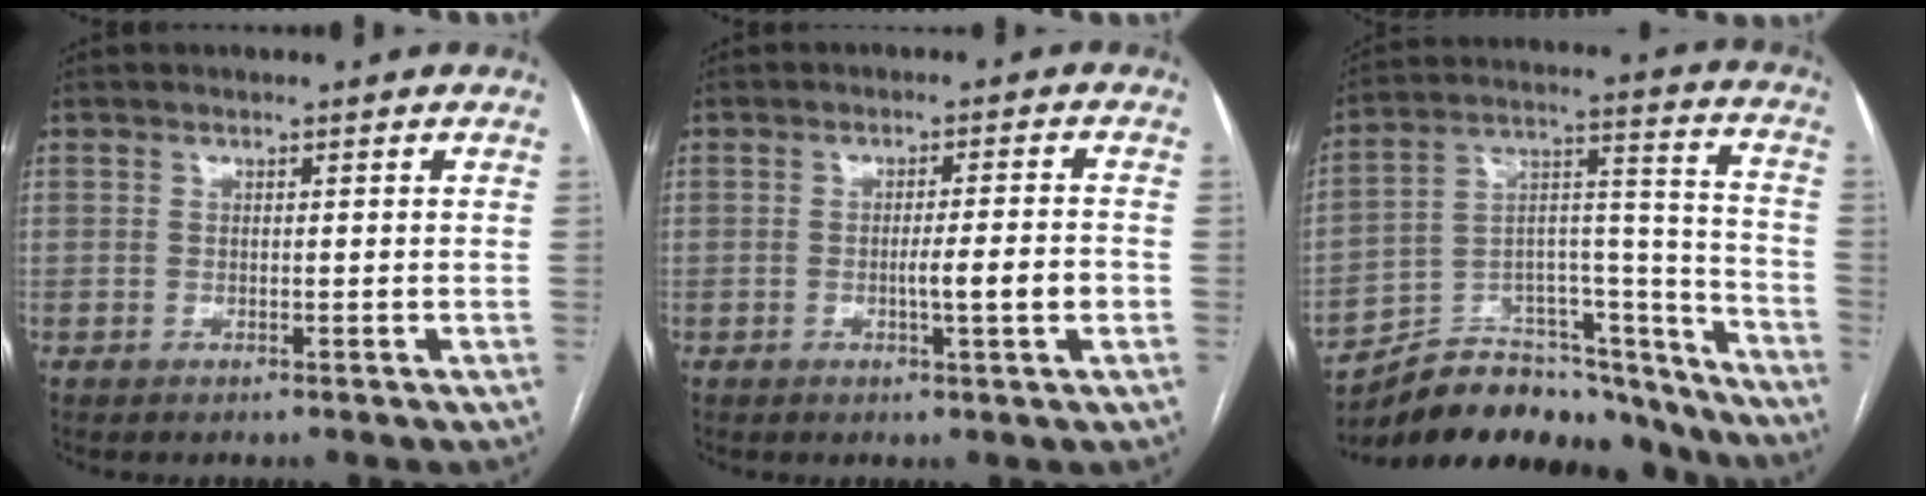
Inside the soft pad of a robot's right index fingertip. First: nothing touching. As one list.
[{"total": 5.0, "force": [-1.3, -0.2, 4.8], "torque": [-0.075, -0.002, -0.018]}, {"total": 25.4, "force": [-22.7, 8.1, 8.1], "torque": [-0.113, 0.041, -0.342]}]